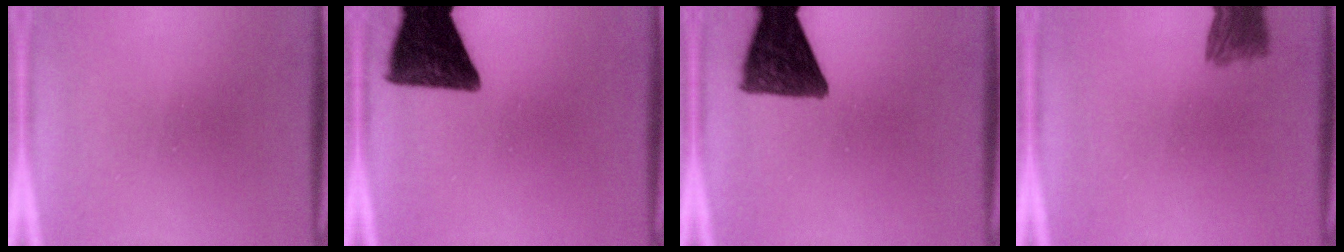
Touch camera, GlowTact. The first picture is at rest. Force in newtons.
{"total": 13.4}
{"total": 11.3}
{"total": 5.3}